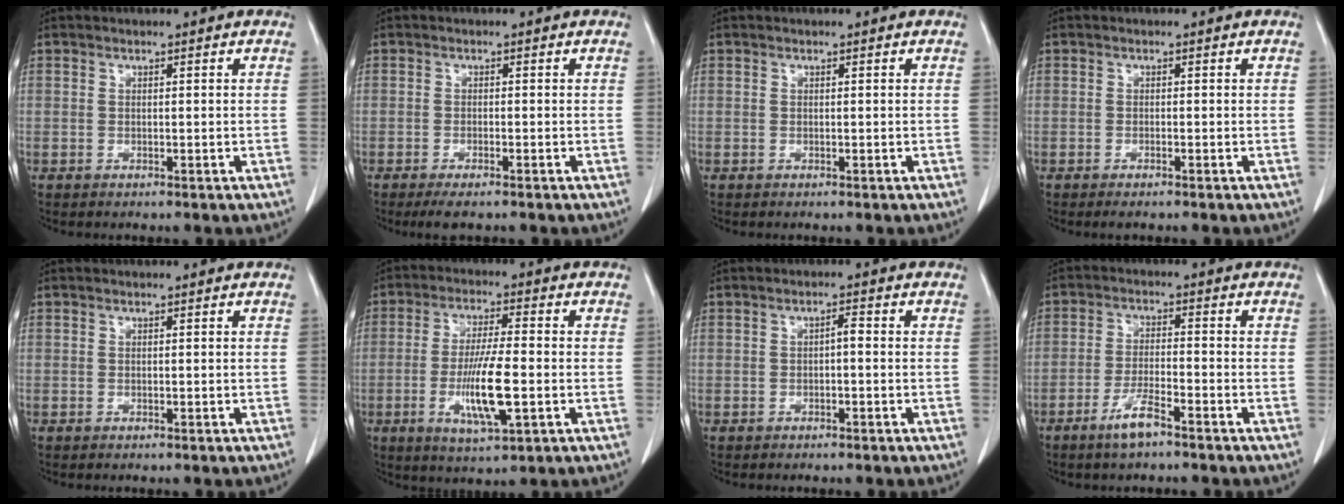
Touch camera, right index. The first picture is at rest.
{"total": 2.9, "force": [-2.1, 0.4, 1.9], "torque": [-0.032, -0.006, -0.036]}
{"total": 0.0}
{"total": 1.2, "force": [-1.0, 0.0, 0.7], "torque": [-0.014, -0.004, -0.014]}
{"total": 0.0}
{"total": 10.0, "force": [-2.4, 1.4, 9.6], "torque": [-0.183, -0.012, -0.043]}
{"total": 1.4, "force": [-0.2, 0.4, 1.3], "torque": [-0.020, 0.004, -0.004]}
{"total": 5.1, "force": [-3.5, 0.6, 3.6], "torque": [-0.075, -0.005, -0.068]}